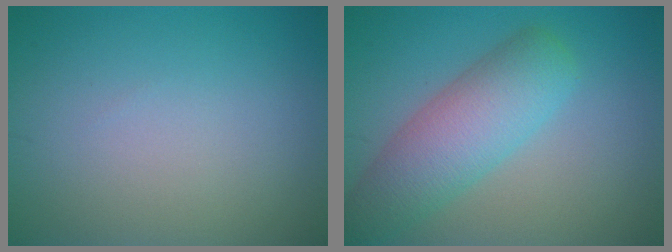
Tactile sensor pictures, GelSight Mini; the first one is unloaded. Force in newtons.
{"total": 6.2, "press": 6.2, "slide": 0.2}